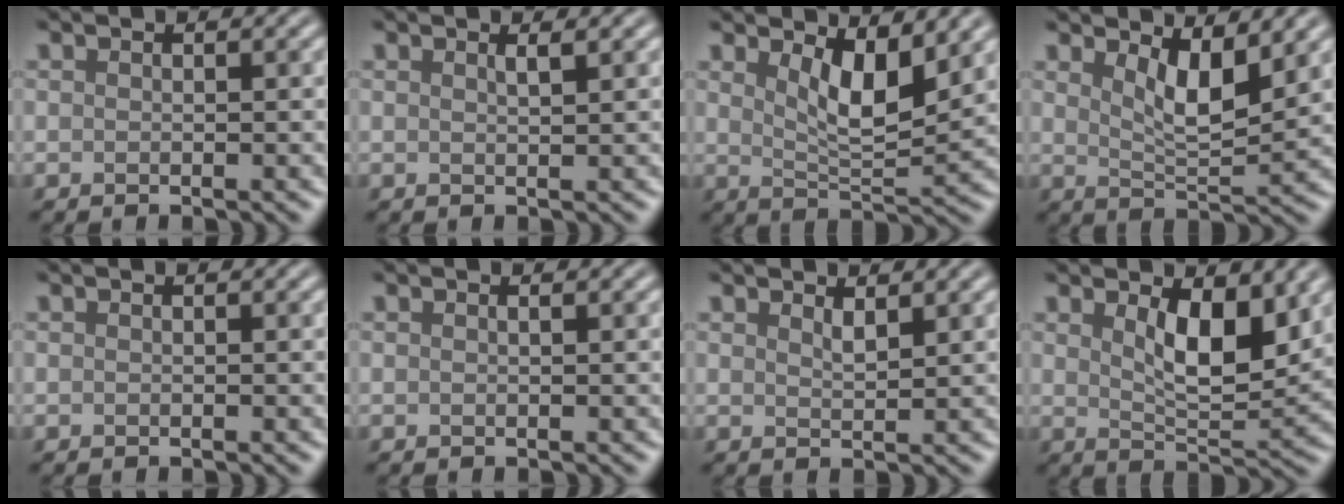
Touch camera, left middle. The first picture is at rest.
{"total": 1.1, "force": [0.6, 0.4, 0.9], "torque": [0.000, 0.004, 0.000]}
{"total": 4.7, "force": [2.0, 1.4, 4.0], "torque": [-0.072, -0.011, 0.043]}
{"total": 4.1, "force": [1.9, 1.2, 3.5], "torque": [-0.062, -0.012, 0.042]}
{"total": 0.0}
{"total": 0.7, "force": [0.4, 0.3, 0.5], "torque": [0.003, -0.004, -0.002]}
{"total": 1.0, "force": [0.8, 0.2, 0.5], "torque": [-0.010, 0.000, 0.019]}
{"total": 5.4, "force": [1.8, 1.8, 4.8], "torque": [-0.081, -0.009, 0.039]}